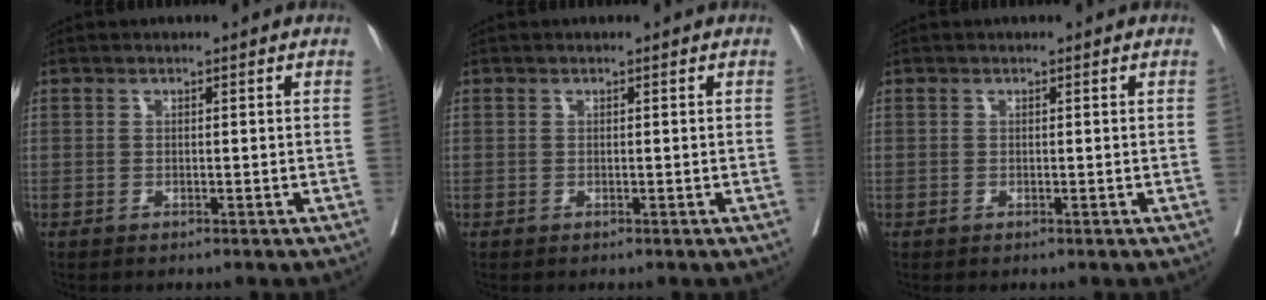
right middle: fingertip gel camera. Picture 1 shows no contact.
{"total": 0.0}
{"total": 0.0}